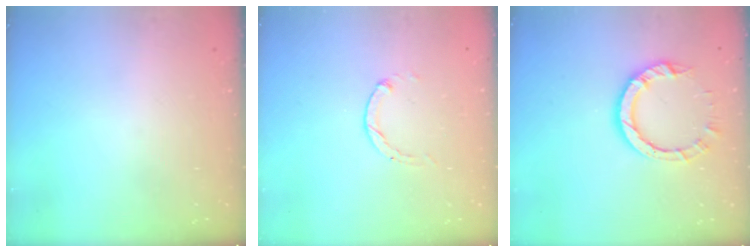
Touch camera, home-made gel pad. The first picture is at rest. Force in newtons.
{"total": 0.7, "press": 0.6, "slide": 0.2}
{"total": 7.6, "press": 7.6, "slide": 0.8}